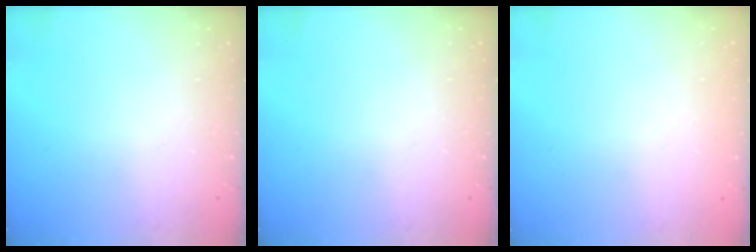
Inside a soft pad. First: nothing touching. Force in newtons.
{"total": 0.0}
{"total": 0.0}